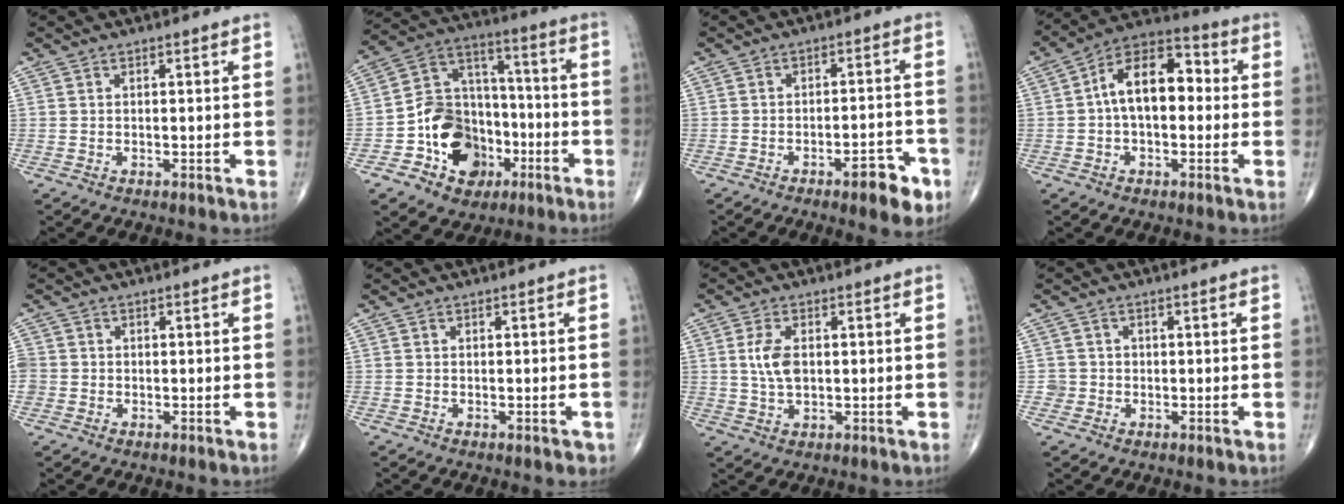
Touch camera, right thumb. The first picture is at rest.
{"total": 16.9, "force": [-6.2, 13.3, 8.5], "torque": [-0.097, 0.069, -0.101]}
{"total": 8.2, "force": [-4.4, 2.7, 6.4], "torque": [-0.070, 0.028, -0.056]}
{"total": 13.0, "force": [0.5, 7.7, 10.4], "torque": [-0.151, 0.042, -0.006]}
{"total": 2.8, "force": [-0.5, 2.6, 0.8], "torque": [-0.011, 0.008, -0.012]}
{"total": 1.9, "force": [-0.8, 0.7, 1.5], "torque": [-0.014, -0.001, -0.007]}
{"total": 5.3, "force": [0.7, 2.9, 4.4], "torque": [-0.091, -0.003, 0.014]}
{"total": 2.1, "force": [-0.3, 2.0, -0.1], "torque": [0.020, 0.009, -0.010]}